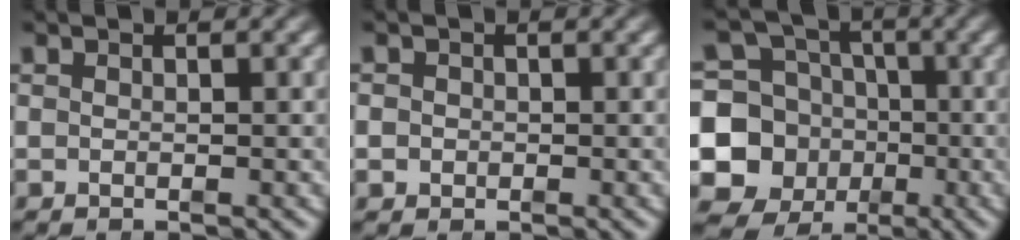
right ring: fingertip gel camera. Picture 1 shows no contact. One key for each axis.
{"total": 1.7, "fx": -0.5, "fy": 1.6, "fz": 0.1, "tx": -0.009, "ty": -0.005, "tz": -0.009}
{"total": 15.3, "fx": -3.7, "fy": 14.0, "fz": 5.2, "tx": -0.119, "ty": -0.072, "tz": -0.060}